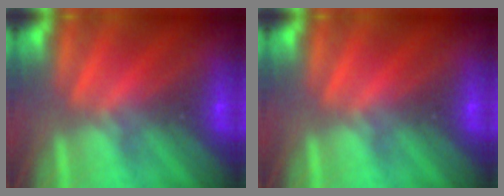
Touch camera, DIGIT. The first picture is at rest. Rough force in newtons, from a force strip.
{"total": 0.0}